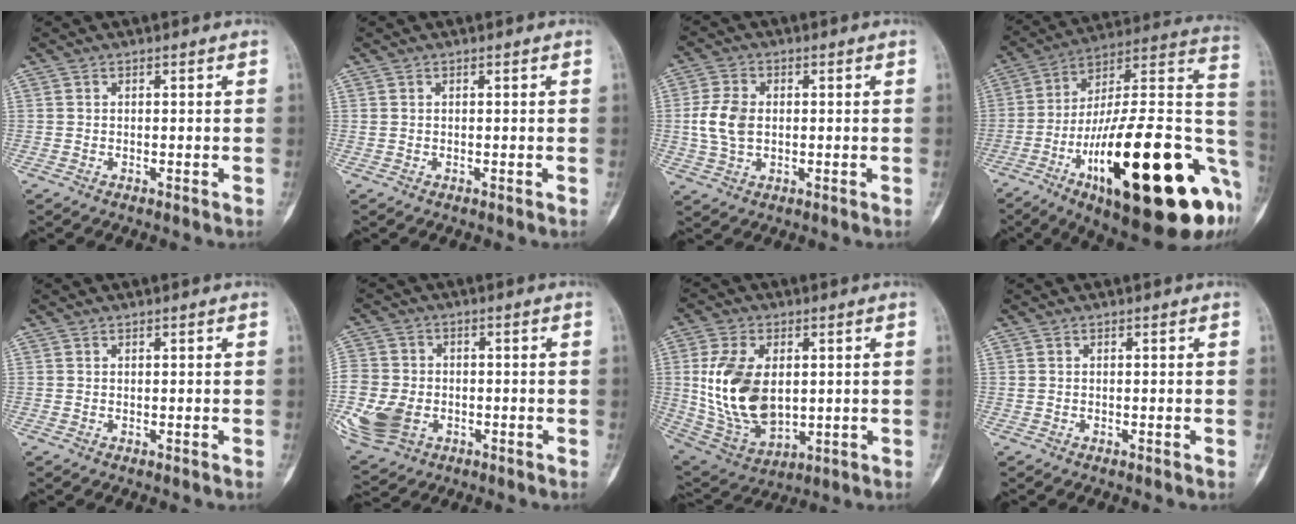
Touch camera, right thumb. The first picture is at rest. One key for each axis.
{"total": 0.0}
{"total": 7.2, "fx": 0.2, "fy": 4.8, "fz": 5.3, "tx": -0.111, "ty": 0.004, "tz": 0.006}
{"total": 36.1, "fx": -11.7, "fy": 10.6, "fz": 32.5, "tx": -0.417, "ty": 0.038, "tz": -0.181}
{"total": 0.0}
{"total": 15.1, "fx": -3.7, "fy": 11.4, "fz": 9.1, "tx": -0.231, "ty": -0.007, "tz": -0.059}
{"total": 17.0, "fx": 1.5, "fy": 10.4, "fz": 13.3, "tx": -0.247, "ty": -0.015, "tz": 0.048}
{"total": 0.0}